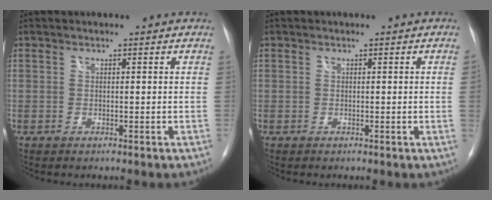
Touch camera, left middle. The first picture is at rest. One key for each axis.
{"total": 0.7, "fx": -0.1, "fy": -0.3, "fz": 0.7, "tx": -0.006, "ty": 0.000, "tz": -0.001}